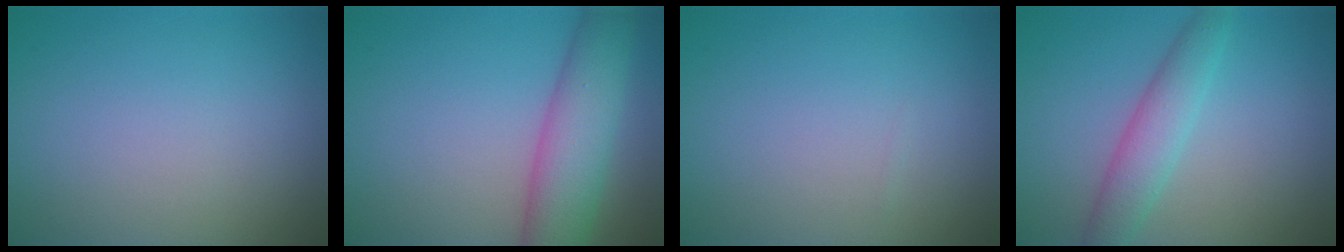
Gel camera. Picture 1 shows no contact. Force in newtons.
{"total": 6.7, "press": 6.7, "slide": 0.3}
{"total": 0.0}
{"total": 3.5, "press": 3.5, "slide": 0.1}